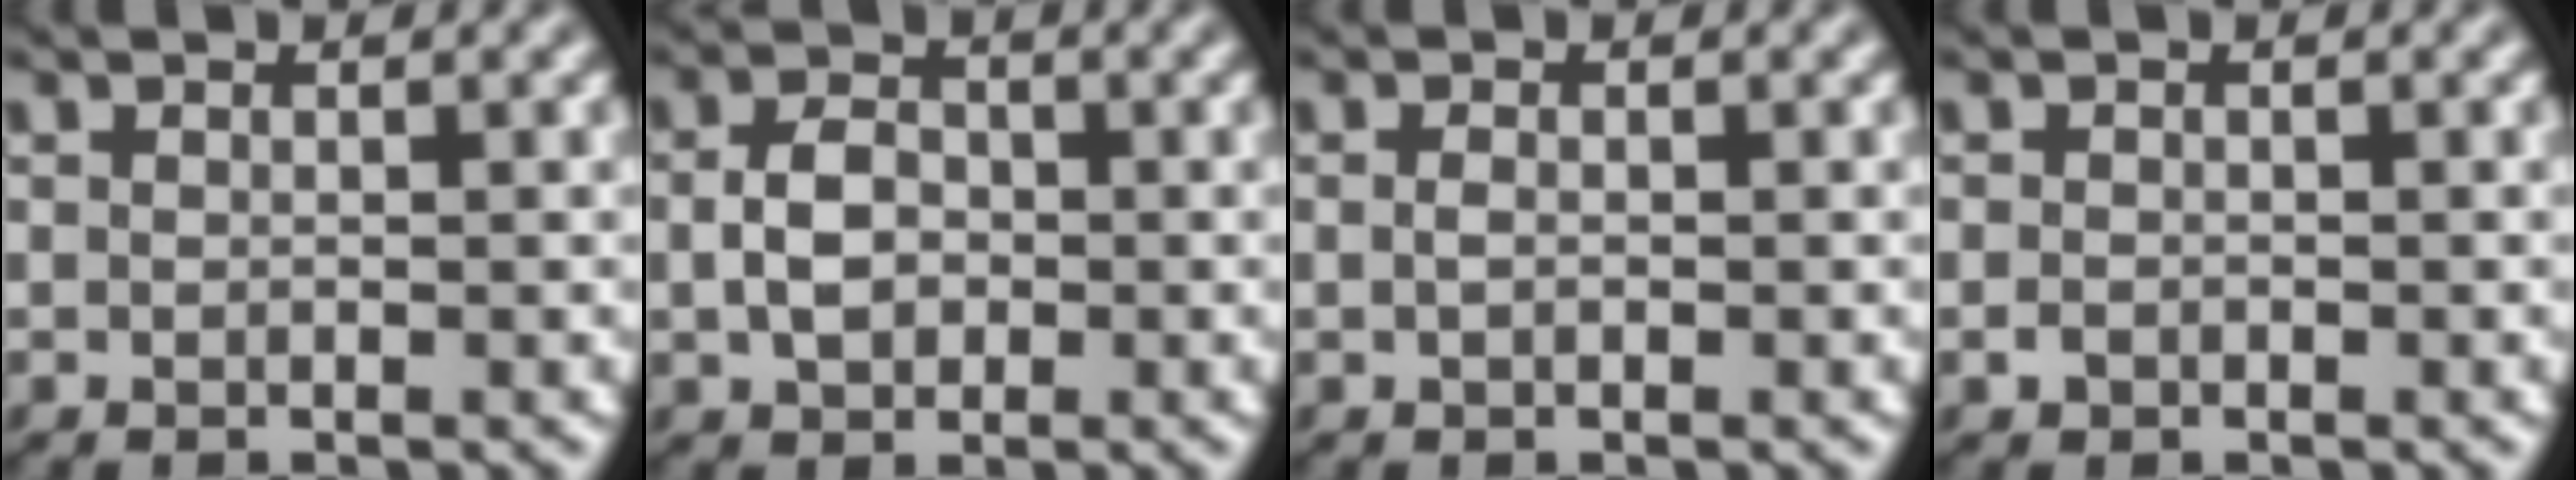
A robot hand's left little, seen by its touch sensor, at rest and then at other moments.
{"total": 3.3, "force": [-0.4, 2.4, 2.2], "torque": [-0.048, 0.002, -0.014]}
{"total": 0.8, "force": [-0.2, 0.4, 0.6], "torque": [-0.017, 0.001, -0.006]}
{"total": 0.7, "force": [-0.4, 0.5, 0.2], "torque": [-0.004, -0.002, -0.010]}